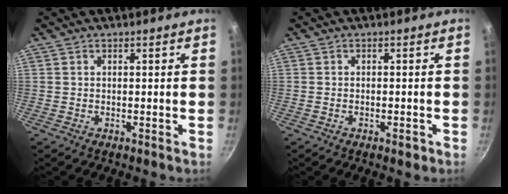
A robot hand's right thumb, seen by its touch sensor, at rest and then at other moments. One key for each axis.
{"total": 1.5, "fx": -0.8, "fy": 0.7, "fz": 1.1, "tx": -0.019, "ty": 0.007, "tz": -0.011}